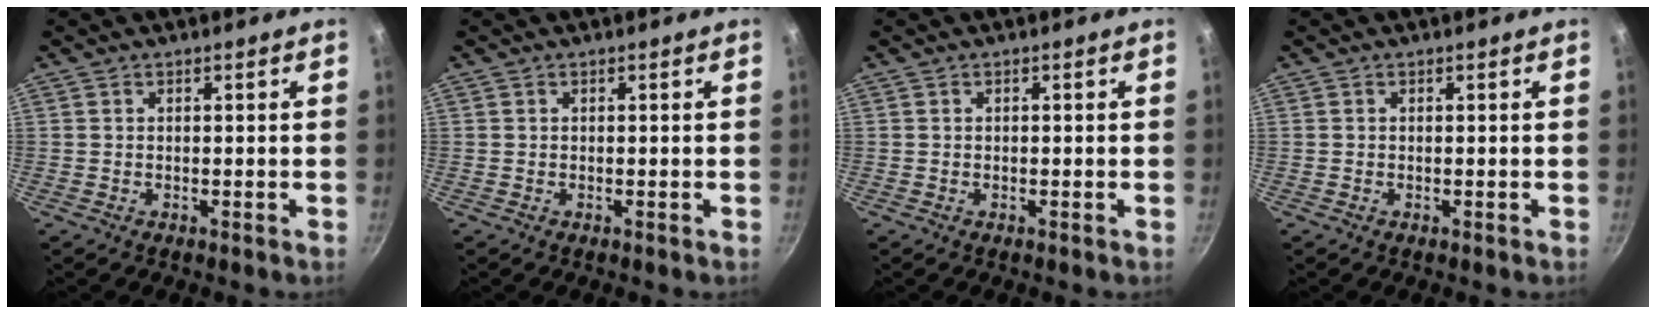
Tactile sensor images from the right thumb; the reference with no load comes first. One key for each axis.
{"total": 0.0}
{"total": 0.0}
{"total": 0.0}